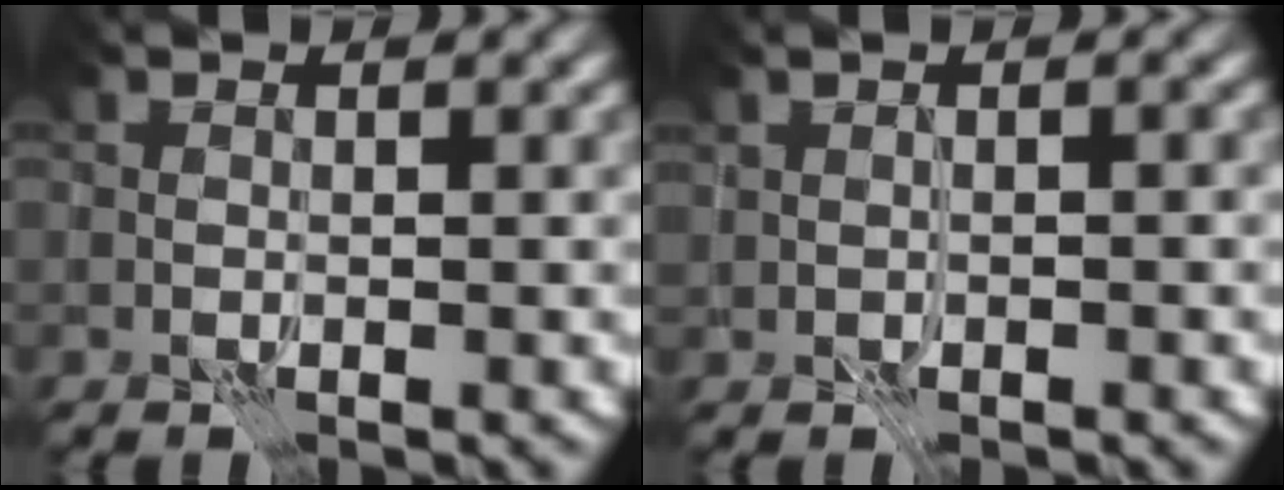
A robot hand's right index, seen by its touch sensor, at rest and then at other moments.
{"total": 0.9, "force": [-0.2, 0.4, 0.8], "torque": [-0.018, -0.004, -0.004]}